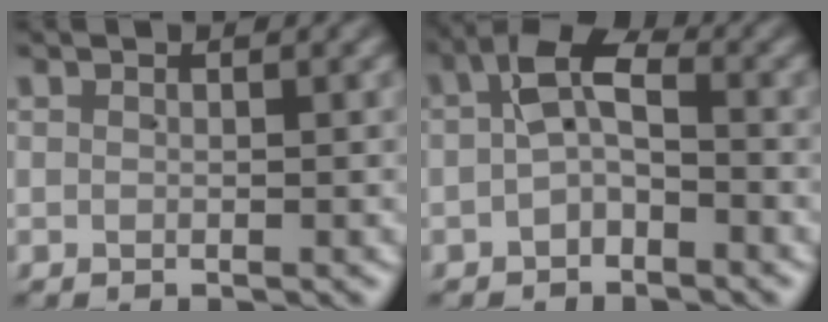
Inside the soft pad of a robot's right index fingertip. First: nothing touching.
{"total": 4.1, "force": [-0.3, 2.8, 3.0], "torque": [-0.036, -0.005, -0.011]}